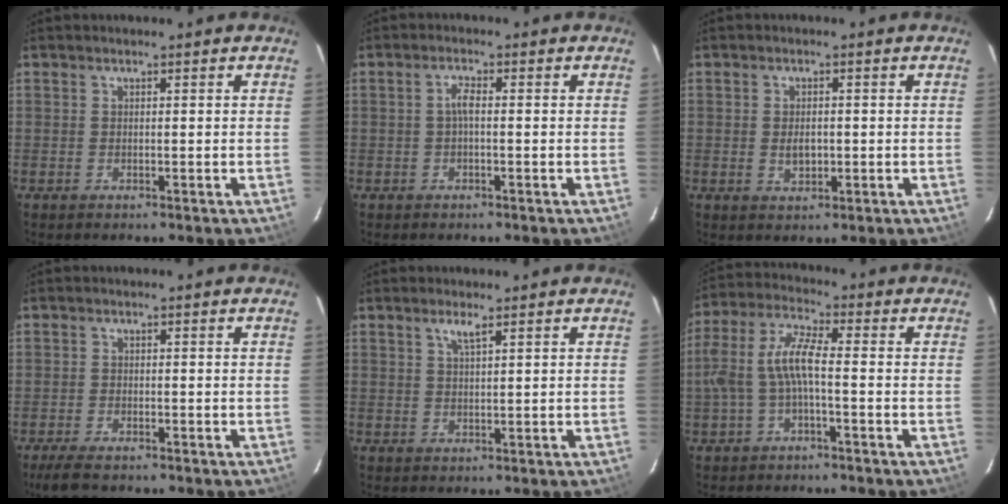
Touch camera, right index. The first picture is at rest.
{"total": 1.8, "force": [-0.3, 0.5, 1.8], "torque": [-0.037, 0.007, -0.006]}
{"total": 2.9, "force": [-0.3, 1.9, 2.1], "torque": [-0.035, -0.002, -0.003]}
{"total": 4.7, "force": [-3.8, 1.3, 2.4], "torque": [-0.063, -0.016, -0.070]}
{"total": 1.9, "force": [1.2, 0.1, 1.5], "torque": [-0.029, 0.002, 0.023]}
{"total": 7.9, "force": [-1.8, 2.0, 7.4], "torque": [-0.169, 0.013, -0.030]}